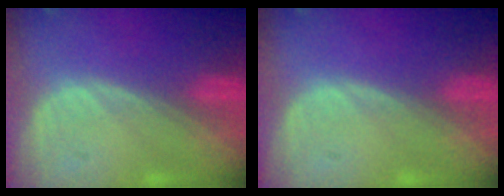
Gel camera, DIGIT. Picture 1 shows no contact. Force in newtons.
{"total": 0.0}